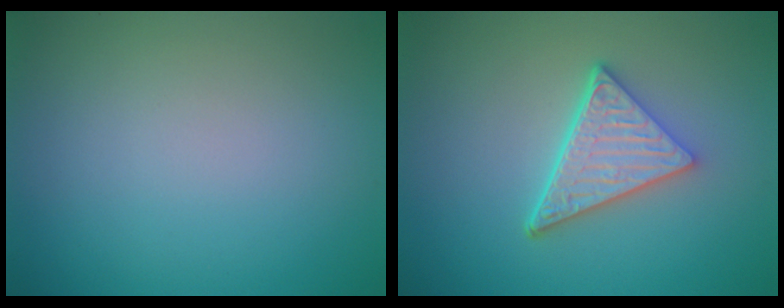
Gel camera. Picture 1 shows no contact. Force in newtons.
{"total": 4.9, "press": 3.5, "slide": 3.5}